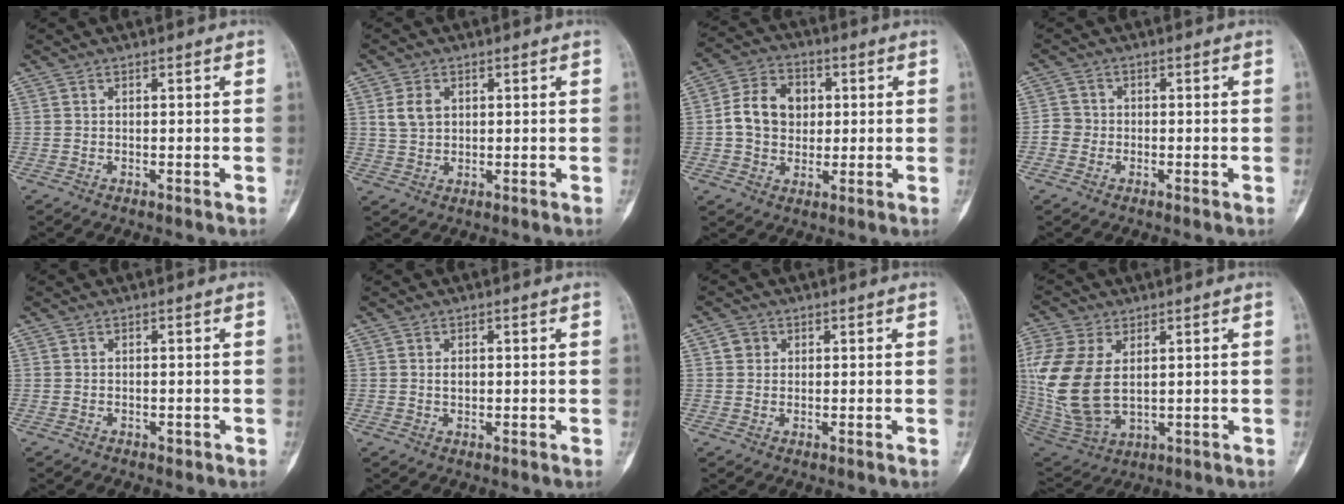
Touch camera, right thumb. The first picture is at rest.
{"total": 4.1, "force": [1.3, 3.0, 2.5], "torque": [-0.040, 0.000, 0.029]}
{"total": 10.3, "force": [0.8, 8.3, 6.1], "torque": [-0.076, 0.012, 0.006]}
{"total": 2.7, "force": [-0.6, 2.5, 0.6], "torque": [0.005, 0.009, -0.020]}
{"total": 0.6, "force": [-0.4, 0.5, 0.2], "torque": [-0.002, 0.002, -0.004]}
{"total": 1.3, "force": [0.2, 0.9, 0.9], "torque": [-0.007, 0.000, 0.005]}
{"total": 2.0, "force": [0.6, 1.8, 0.5], "torque": [0.002, 0.001, 0.007]}
{"total": 16.8, "force": [2.5, 10.2, 13.2], "torque": [-0.301, -0.016, 0.064]}